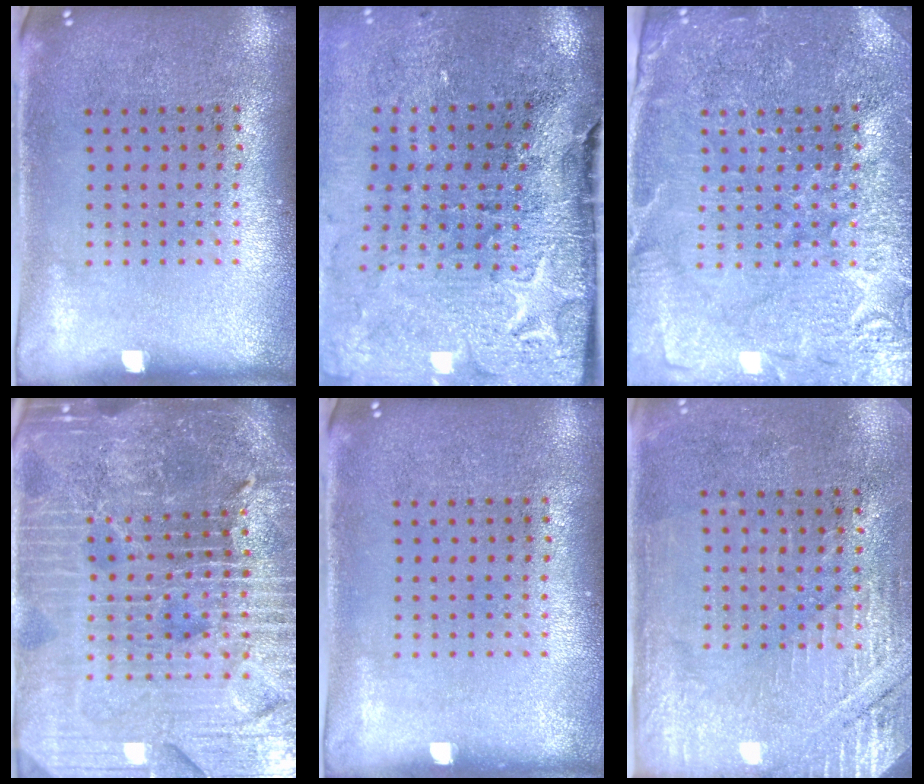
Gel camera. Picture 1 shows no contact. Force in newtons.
{"total": 4.1, "press": 3.4, "slide": 2.3}
{"total": 3.7, "press": 3.6, "slide": 0.9}
{"total": 6.6, "press": 5.8, "slide": 3.2}
{"total": 0.0}
{"total": 2.8, "press": 2.7, "slide": 0.9}